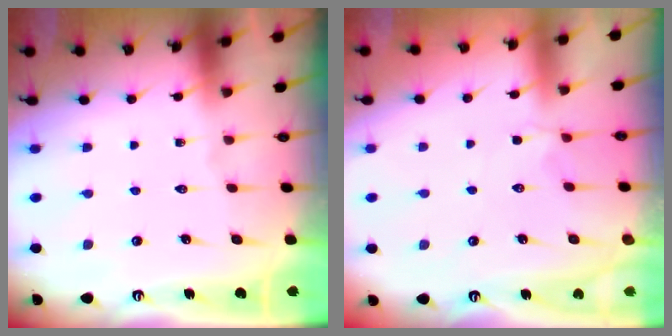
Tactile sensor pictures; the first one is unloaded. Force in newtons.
{"total": 1.9, "press": 1.9, "slide": 0.5}